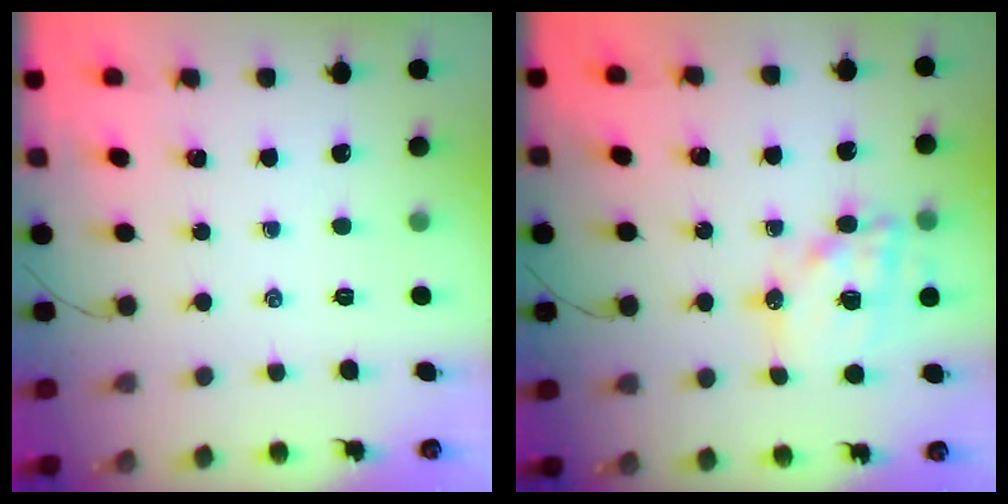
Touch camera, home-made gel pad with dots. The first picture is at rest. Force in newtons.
{"total": 15.9, "press": 15.5, "slide": 3.9}